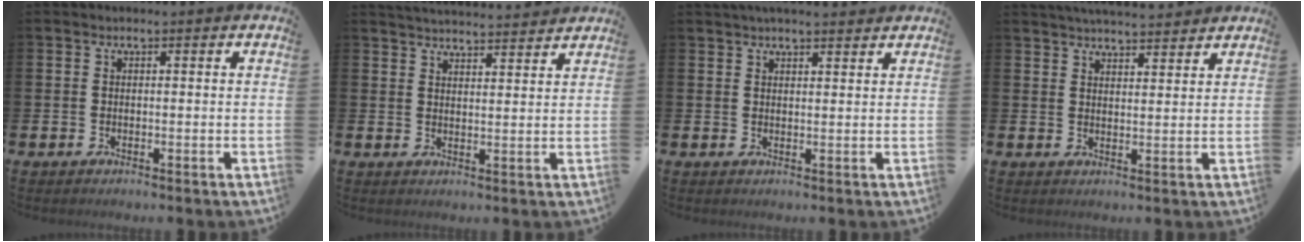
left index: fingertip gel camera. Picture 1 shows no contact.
{"total": 4.0, "force": [4.0, -0.1, 0.1], "torque": [-0.007, -0.027, 0.071]}
{"total": 2.9, "force": [2.8, 0.3, 0.8], "torque": [-0.008, -0.010, 0.048]}
{"total": 4.3, "force": [4.3, 0.0, 0.3], "torque": [-0.012, -0.021, 0.079]}